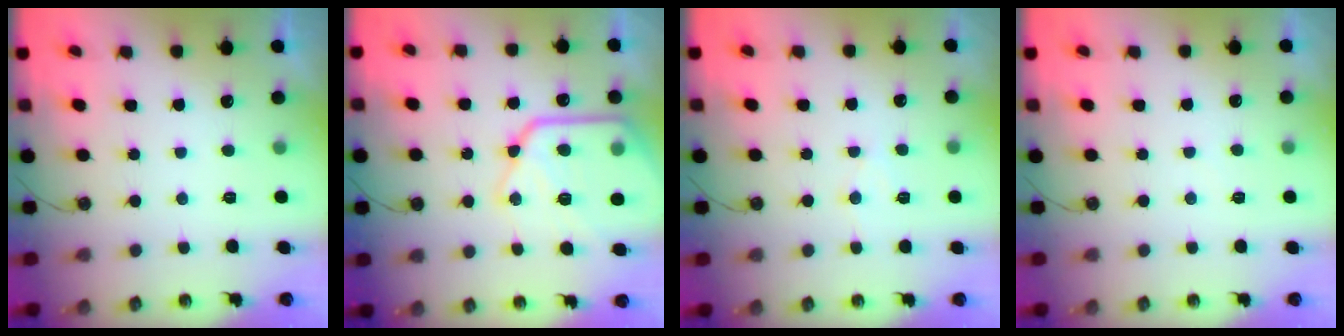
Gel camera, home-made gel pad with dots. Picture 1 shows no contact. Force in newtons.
{"total": 19.6, "press": 19.5, "slide": 1.1}
{"total": 5.9, "press": 5.9, "slide": 0.3}
{"total": 2.6, "press": 2.6, "slide": 0.4}